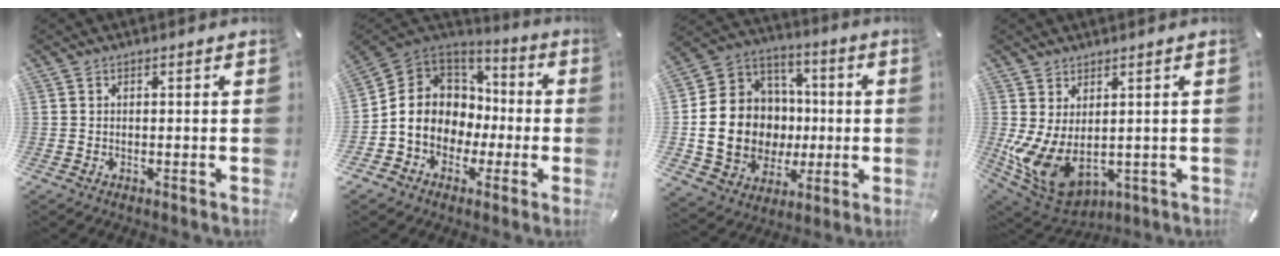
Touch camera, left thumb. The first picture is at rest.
{"total": 11.6, "force": [-2.1, 10.7, 4.0], "torque": [-0.115, 0.005, -0.032]}
{"total": 19.2, "force": [-1.7, 16.8, 9.1], "torque": [-0.190, -0.002, -0.009]}
{"total": 9.6, "force": [-0.8, 6.0, 7.5], "torque": [-0.174, -0.018, -0.005]}